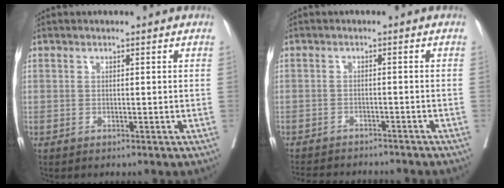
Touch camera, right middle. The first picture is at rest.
{"total": 11.6, "force": [-10.6, 2.0, 4.1], "torque": [-0.067, -0.009, -0.136]}